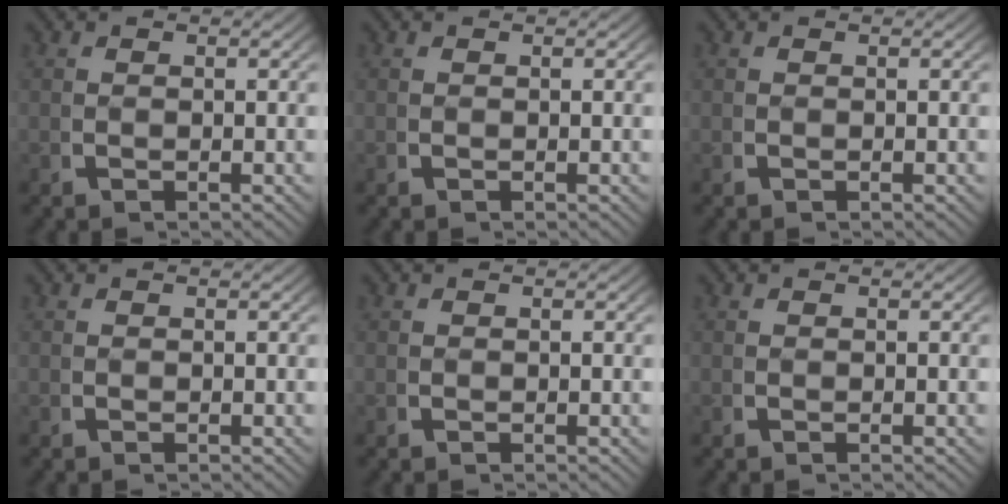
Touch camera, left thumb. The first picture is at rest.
{"total": 0.0}
{"total": 0.0}
{"total": 0.0}
{"total": 0.0}
{"total": 0.0}